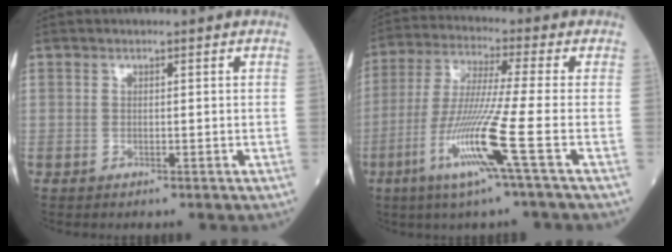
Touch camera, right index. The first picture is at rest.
{"total": 12.5, "force": [-5.0, -2.1, 11.2], "torque": [-0.233, -0.029, -0.102]}